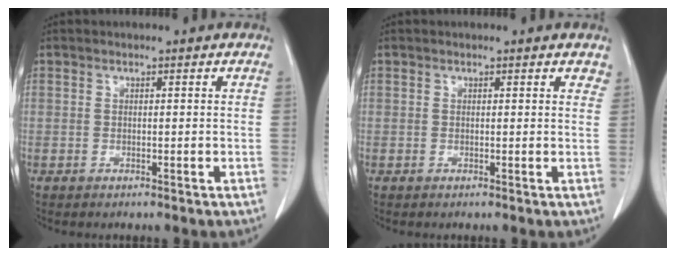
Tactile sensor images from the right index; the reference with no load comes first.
{"total": 1.5, "force": [1.3, 0.6, 0.5], "torque": [0.002, -0.001, 0.001]}